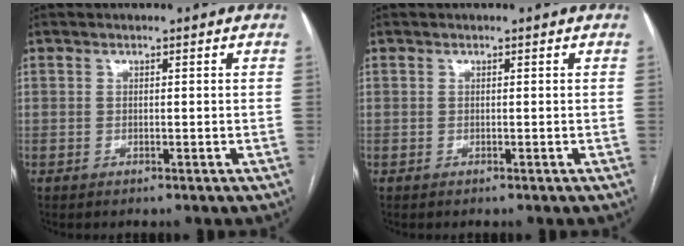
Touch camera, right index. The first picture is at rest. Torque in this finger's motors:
{"motor_torque": [0.02, 0.01, 0.00, 0.00]}